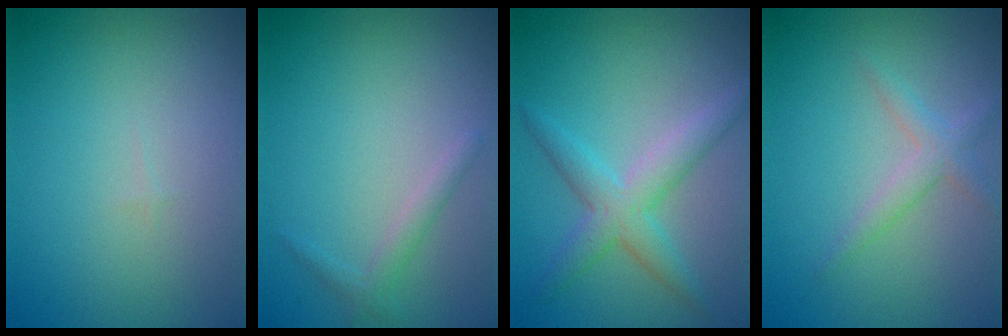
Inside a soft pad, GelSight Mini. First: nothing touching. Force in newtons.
{"total": 1.3, "press": 1.3, "slide": 0.1}
{"total": 3.8, "press": 3.8, "slide": 0.1}
{"total": 2.0, "press": 2.0, "slide": 0.1}